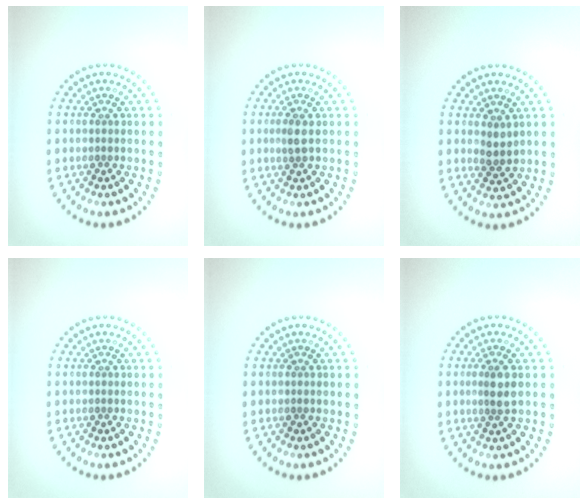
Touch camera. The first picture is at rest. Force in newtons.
{"total": 1.2, "press": 1.2, "slide": 0.3}
{"total": 1.6, "press": 1.4, "slide": 0.8}
{"total": 0.0}
{"total": 0.0}
{"total": 2.0, "press": 1.7, "slide": 1.0}